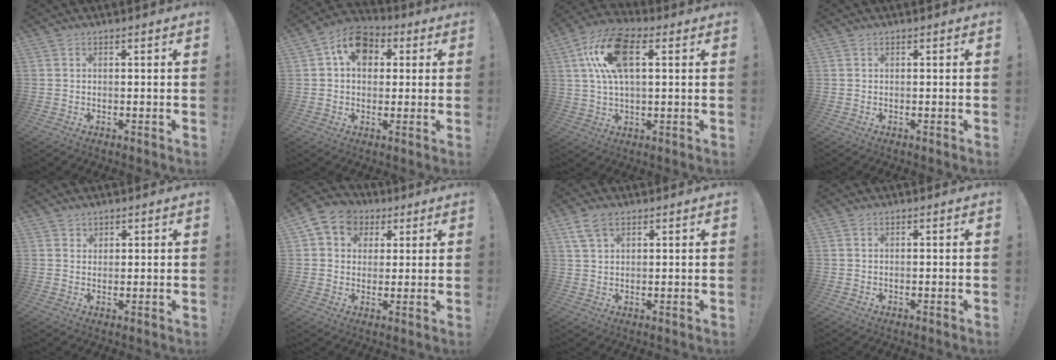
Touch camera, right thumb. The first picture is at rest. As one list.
[{"total": 11.1, "force": [4.0, 8.0, 6.6], "torque": [-0.103, 0.001, 0.074]}, {"total": 15.4, "force": [4.3, 7.5, 12.7], "torque": [-0.248, 0.006, 0.076]}, {"total": 0.0}, {"total": 1.6, "force": [1.3, 0.9, 0.1], "torque": [0.007, -0.012, 0.023]}, {"total": 8.3, "force": [2.8, 7.3, 2.8], "torque": [-0.038, -0.008, 0.057]}, {"total": 5.8, "force": [3.5, 3.0, 3.6], "torque": [-0.062, -0.008, 0.067]}, {"total": 0.0}]